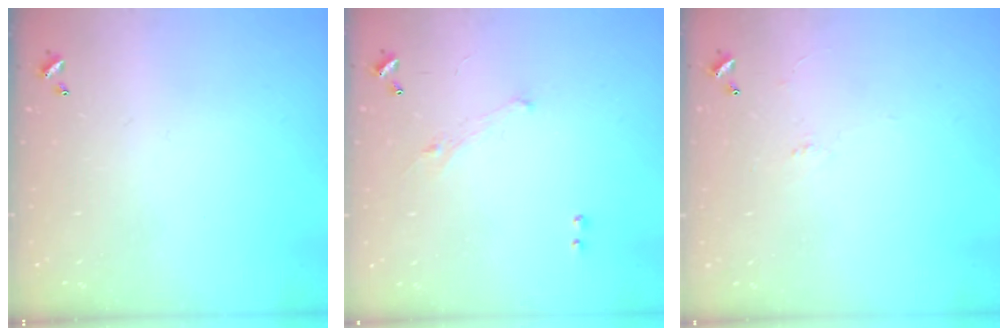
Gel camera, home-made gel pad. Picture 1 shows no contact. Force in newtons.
{"total": 0.9, "press": 0.6, "slide": 0.7}
{"total": 1.7, "press": 1.5, "slide": 0.8}